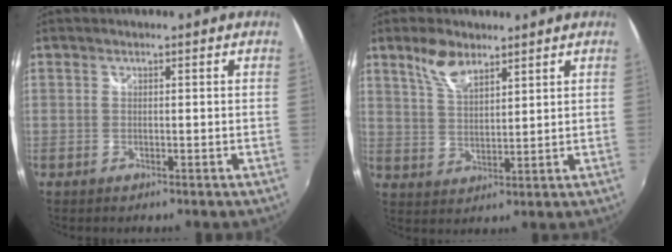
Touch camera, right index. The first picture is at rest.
{"total": 6.5, "force": [4.6, 2.8, 3.7], "torque": [-0.068, 0.006, 0.091]}